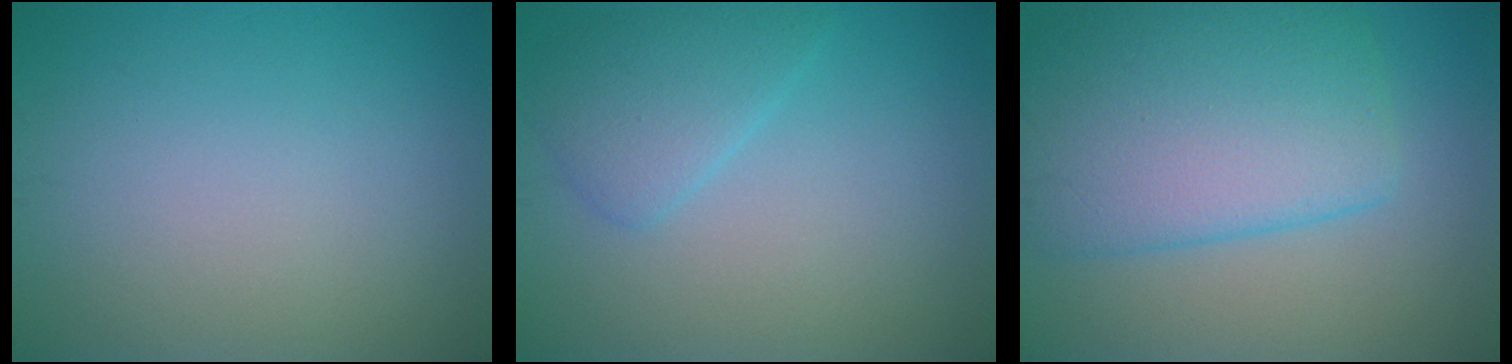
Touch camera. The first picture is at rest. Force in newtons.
{"total": 2.9, "press": 2.9, "slide": 0.1}
{"total": 8.9, "press": 8.9, "slide": 0.2}